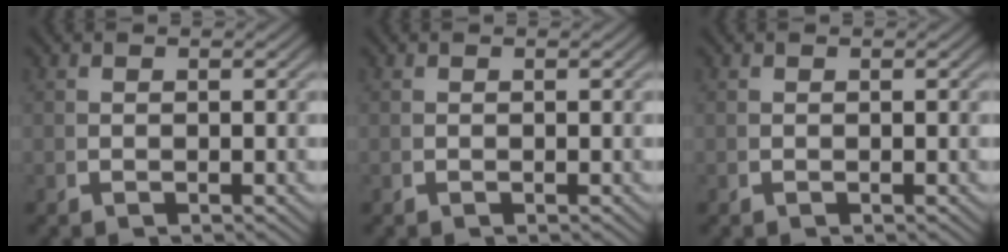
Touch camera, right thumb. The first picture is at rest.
{"total": 0.0}
{"total": 0.0}